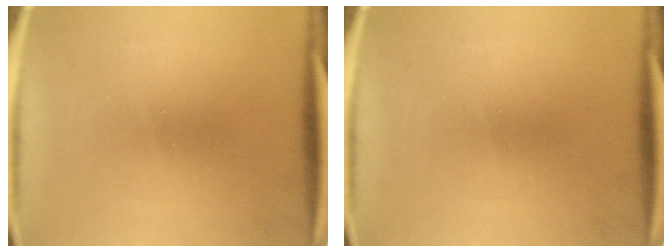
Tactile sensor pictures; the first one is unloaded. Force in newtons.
{"total": 0.0}